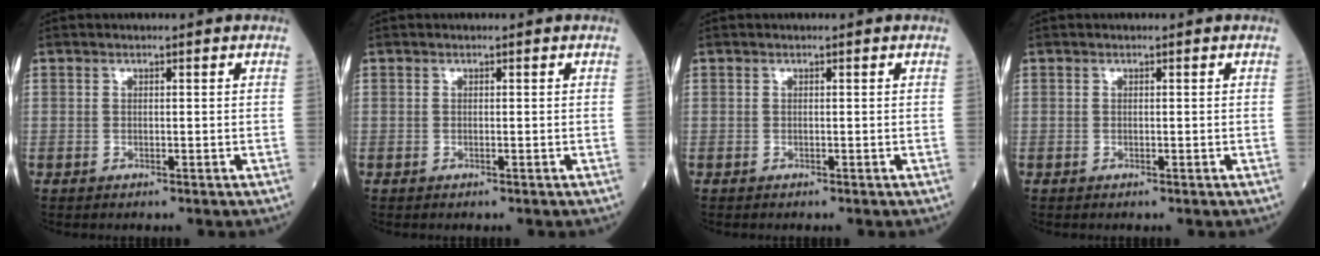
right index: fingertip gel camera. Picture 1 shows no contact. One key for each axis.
{"total": 0.0}
{"total": 0.0}
{"total": 0.0}